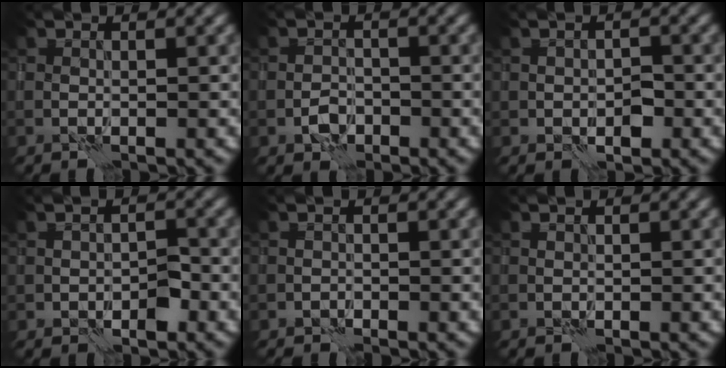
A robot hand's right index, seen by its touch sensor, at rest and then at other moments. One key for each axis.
{"total": 1.4, "fx": -0.7, "fy": 1.0, "fz": 0.5, "tx": -0.004, "ty": 0.005, "tz": -0.017}
{"total": 1.5, "fx": -0.4, "fy": 1.2, "fz": 0.8, "tx": -0.008, "ty": -0.001, "tz": -0.003}
{"total": 1.8, "fx": -0.7, "fy": 1.3, "fz": 1.0, "tx": -0.010, "ty": 0.002, "tz": -0.007}
{"total": 0.6, "fx": -0.5, "fy": 0.1, "fz": -0.3, "tx": 0.011, "ty": 0.003, "tz": -0.013}
{"total": 0.0}